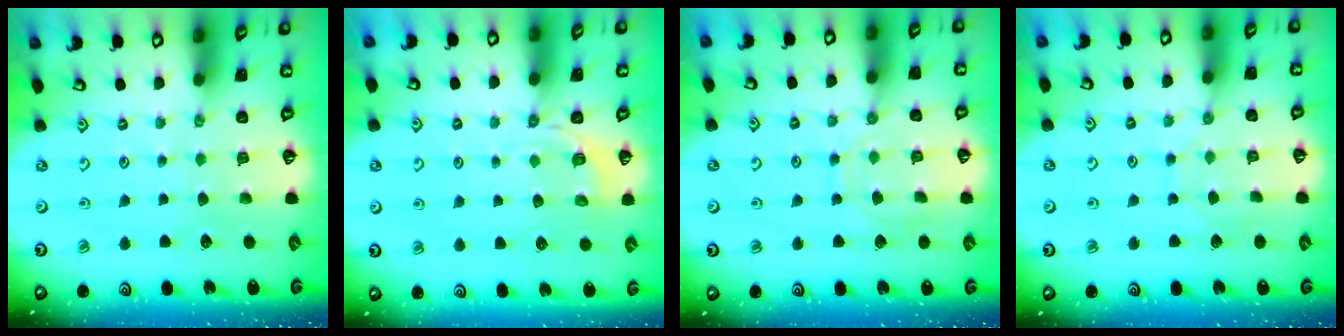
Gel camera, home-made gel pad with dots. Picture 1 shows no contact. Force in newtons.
{"total": 2.9, "press": 2.2, "slide": 1.8}
{"total": 9.4, "press": 9.4, "slide": 0.7}
{"total": 4.7, "press": 4.7, "slide": 0.4}